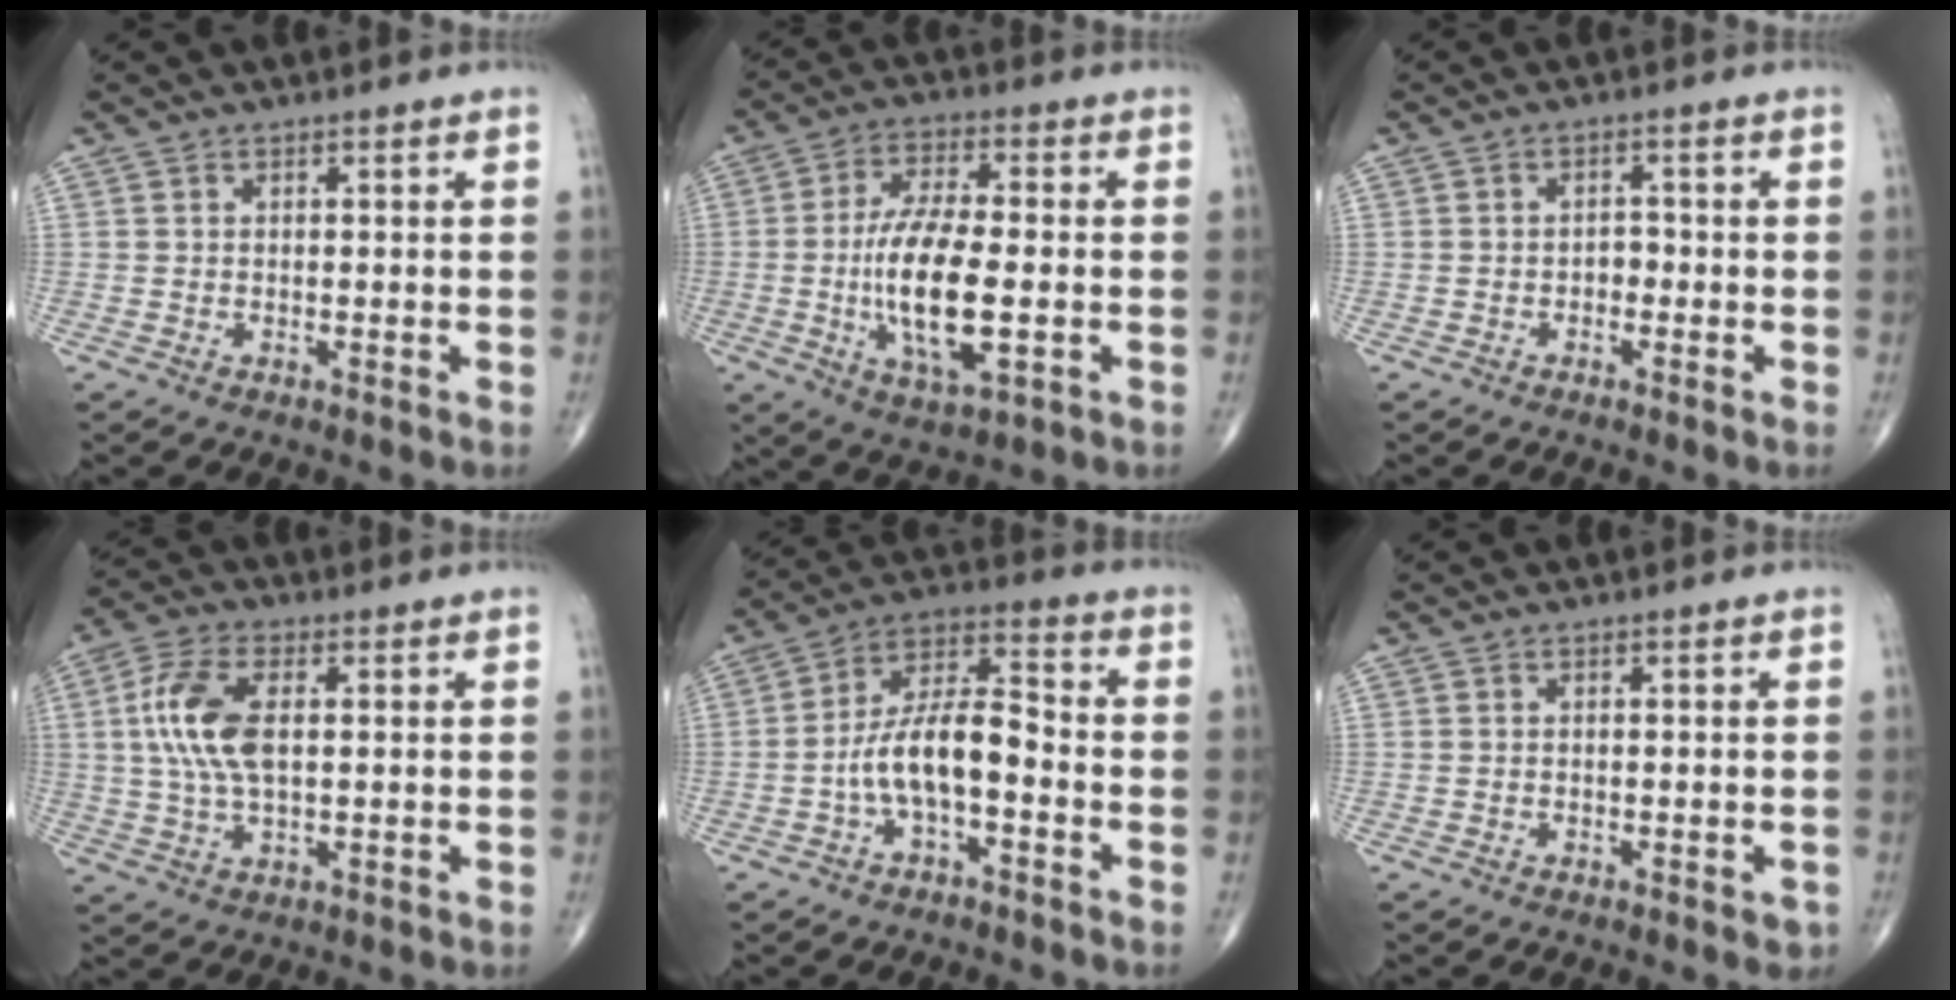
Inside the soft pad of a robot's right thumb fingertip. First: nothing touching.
{"total": 14.8, "force": [-2.3, 5.5, 13.6], "torque": [-0.253, 0.000, -0.040]}
{"total": 1.7, "force": [-0.7, 1.2, 1.0], "torque": [-0.003, 0.008, -0.018]}
{"total": 10.7, "force": [1.4, 5.2, 9.2], "torque": [-0.203, 0.008, 0.027]}
{"total": 11.1, "force": [-3.1, 4.7, 9.5], "torque": [-0.172, 0.049, -0.063]}
{"total": 1.5, "force": [-0.7, 0.7, 1.2], "torque": [-0.007, 0.002, -0.009]}